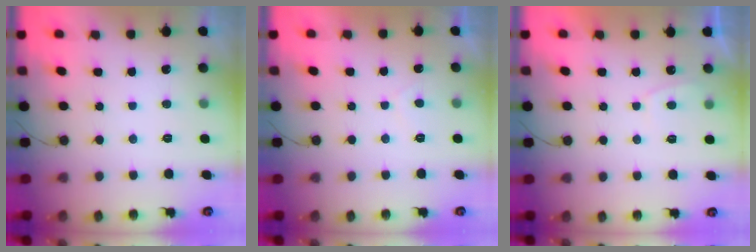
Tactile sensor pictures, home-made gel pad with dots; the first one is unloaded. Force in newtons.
{"total": 1.6, "press": 1.6, "slide": 0.5}
{"total": 1.3, "press": 1.1, "slide": 0.6}